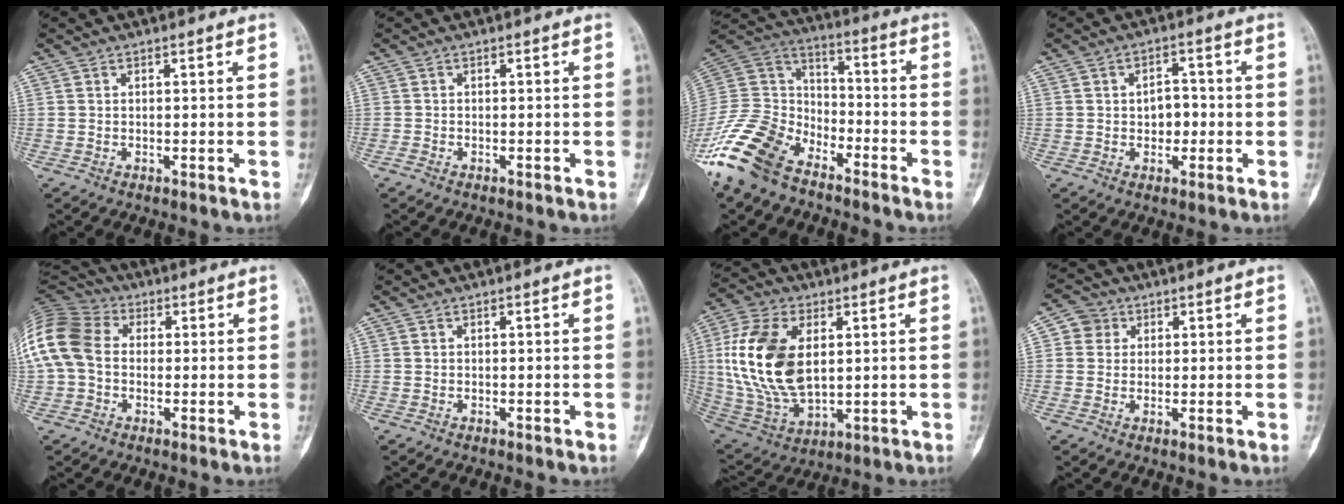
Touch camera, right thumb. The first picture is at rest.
{"total": 0.6, "force": [-0.5, 0.3, 0.2], "torque": [-0.009, 0.000, -0.013]}
{"total": 18.3, "force": [-12.5, 10.0, 8.7], "torque": [-0.179, 0.065, -0.245]}
{"total": 4.4, "force": [-0.5, 3.2, 3.1], "torque": [-0.018, 0.011, -0.012]}
{"total": 16.1, "force": [1.3, 12.2, 10.3], "torque": [-0.237, 0.040, 0.015]}
{"total": 0.0}
{"total": 19.2, "force": [3.1, 11.2, 15.3], "torque": [-0.309, -0.014, 0.066]}
{"total": 3.9, "force": [1.1, 3.7, 0.7], "torque": [0.012, 0.003, 0.012]}